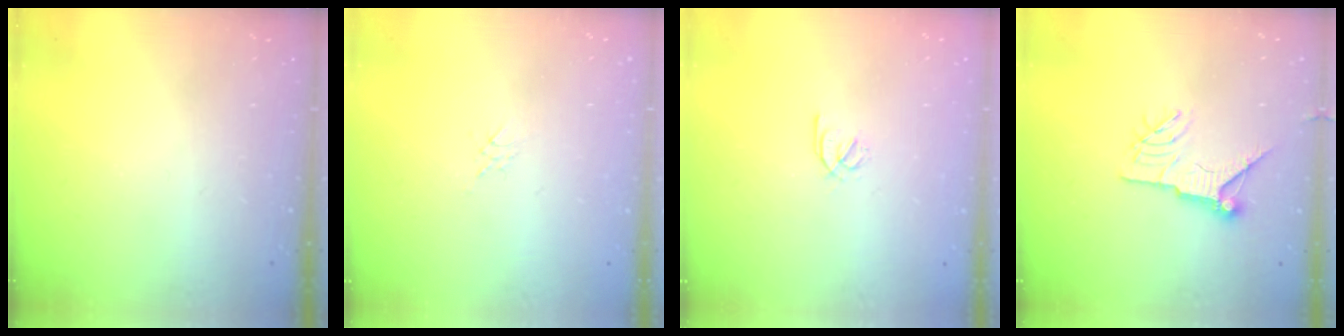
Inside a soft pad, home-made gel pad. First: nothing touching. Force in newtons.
{"total": 2.2, "press": 2.2, "slide": 0.4}
{"total": 2.1, "press": 2.0, "slide": 0.7}
{"total": 9.9, "press": 9.9, "slide": 1.0}